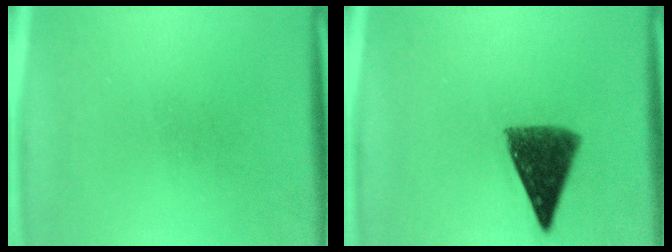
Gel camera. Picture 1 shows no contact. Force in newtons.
{"total": 9.5}